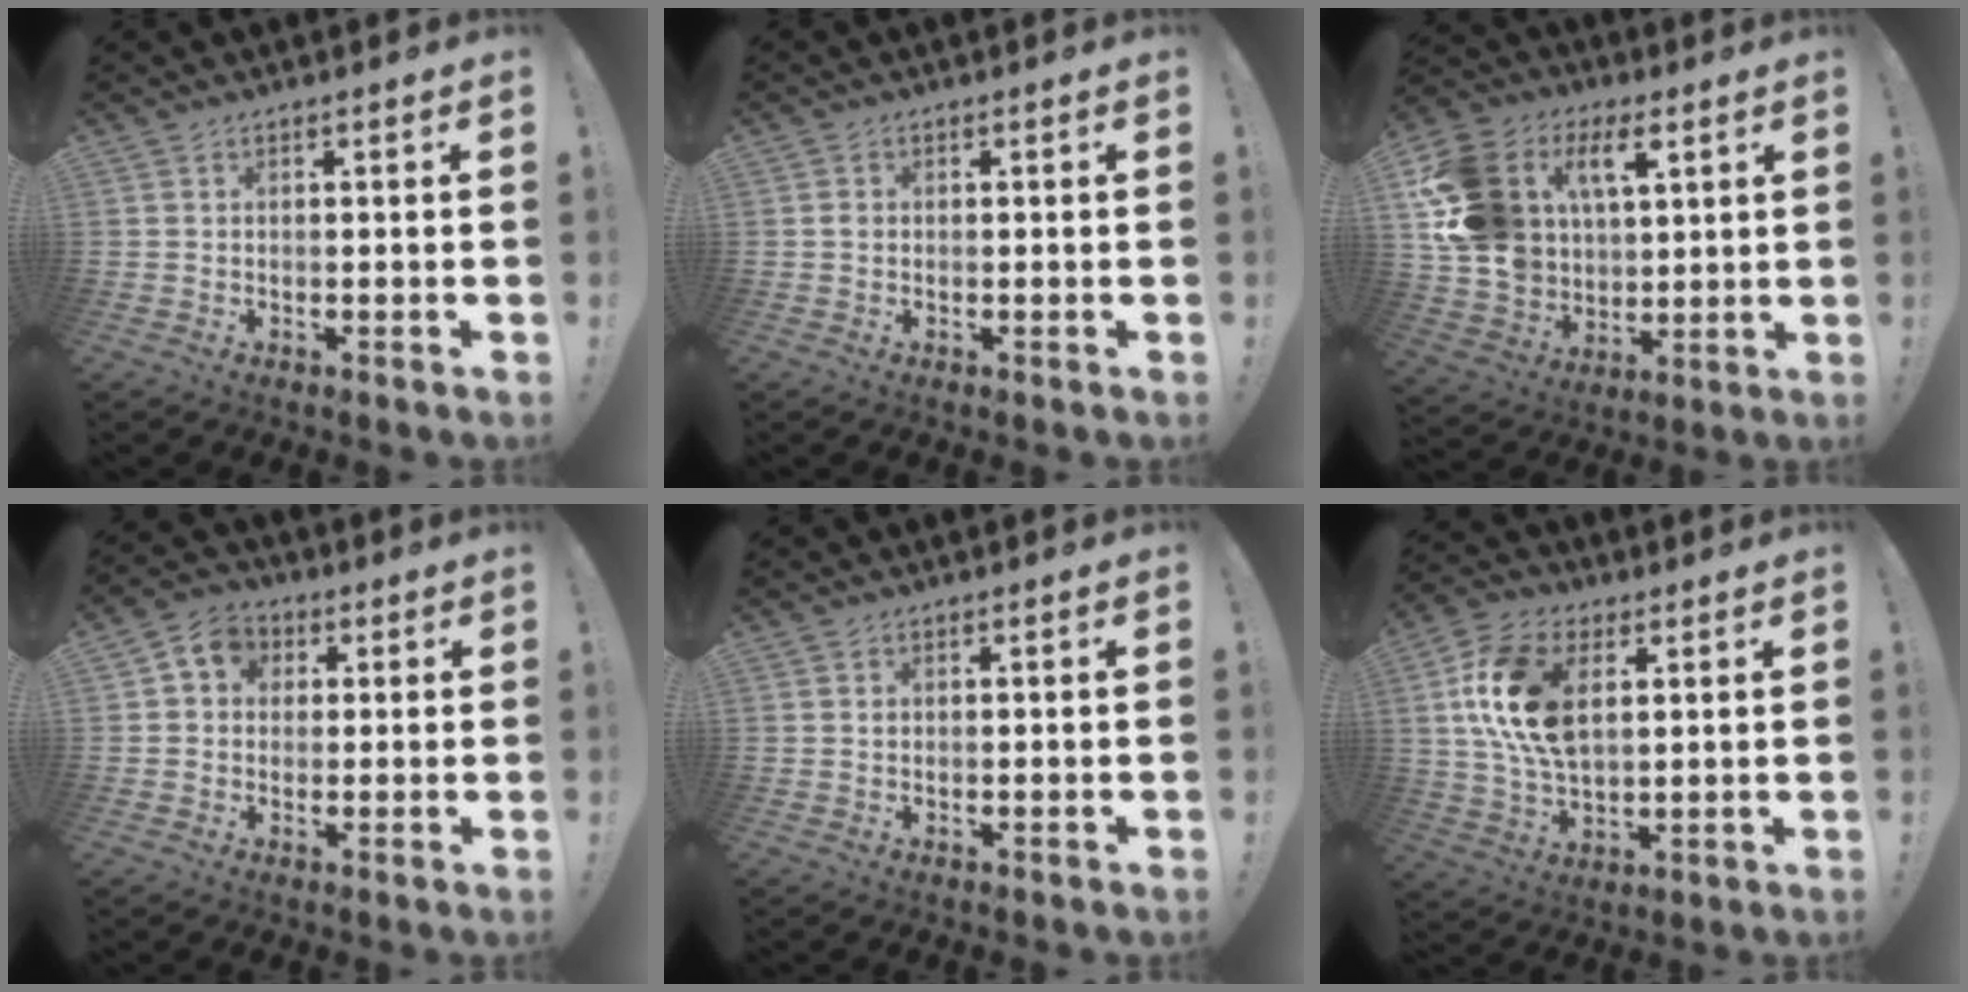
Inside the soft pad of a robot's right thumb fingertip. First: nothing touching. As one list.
[{"total": 0.7, "force": [0.0, 0.6, 0.4], "torque": [-0.006, 0.004, 0.000]}, {"total": 19.3, "force": [7.6, 13.1, 11.9], "torque": [-0.238, -0.029, 0.138]}, {"total": 6.6, "force": [1.3, 5.9, 2.6], "torque": [-0.037, 0.004, 0.028]}, {"total": 0.0}, {"total": 17.5, "force": [4.7, 10.8, 13.0], "torque": [-0.250, -0.003, 0.086]}]